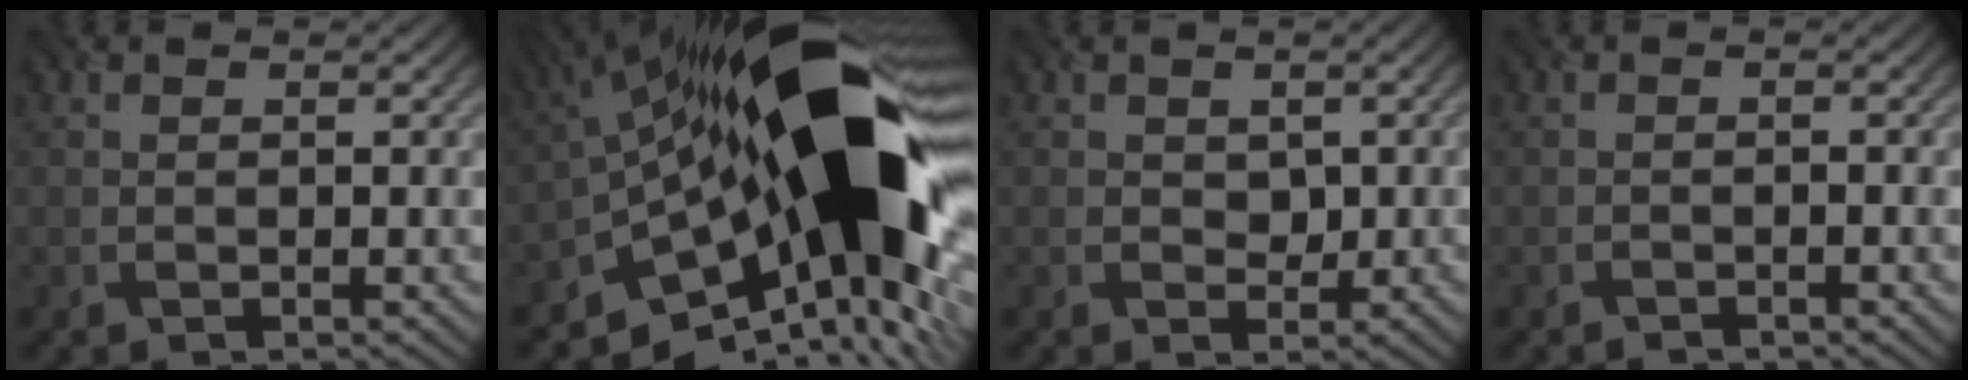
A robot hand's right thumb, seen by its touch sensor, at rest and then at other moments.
{"total": 19.5, "force": [-3.4, 8.8, 17.1], "torque": [-0.258, 0.003, -0.079]}
{"total": 1.8, "force": [0.1, 1.5, 1.0], "torque": [-0.020, -0.005, -0.002]}
{"total": 0.9, "force": [-0.8, 0.1, 0.4], "torque": [-0.006, 0.001, -0.017]}